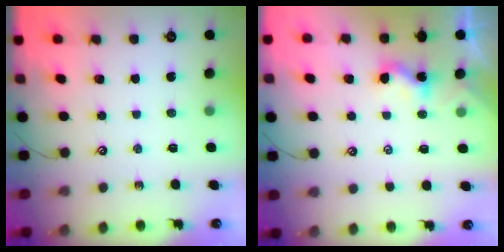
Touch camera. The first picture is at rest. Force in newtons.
{"total": 1.9, "press": 1.9, "slide": 0.2}